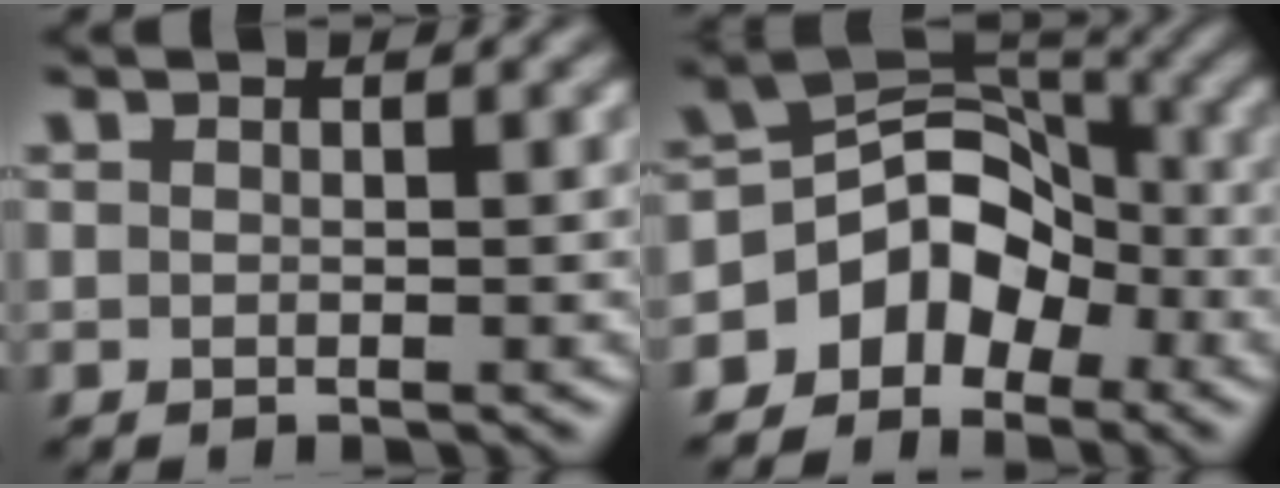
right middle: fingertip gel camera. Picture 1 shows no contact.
{"total": 6.9, "force": [-3.5, 4.9, 3.4], "torque": [-0.037, 0.012, -0.074]}